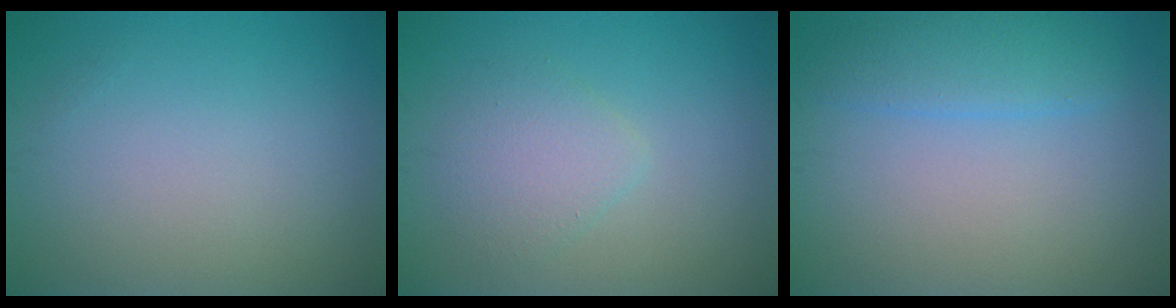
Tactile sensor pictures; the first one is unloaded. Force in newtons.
{"total": 2.5, "press": 2.5, "slide": 0.2}
{"total": 2.8, "press": 2.8, "slide": 0.3}